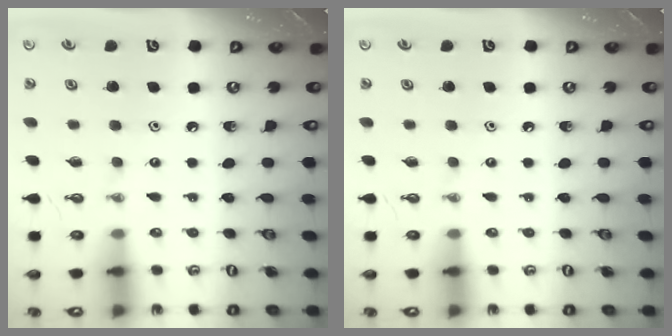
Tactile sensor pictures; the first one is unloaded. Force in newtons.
{"total": 0.0}